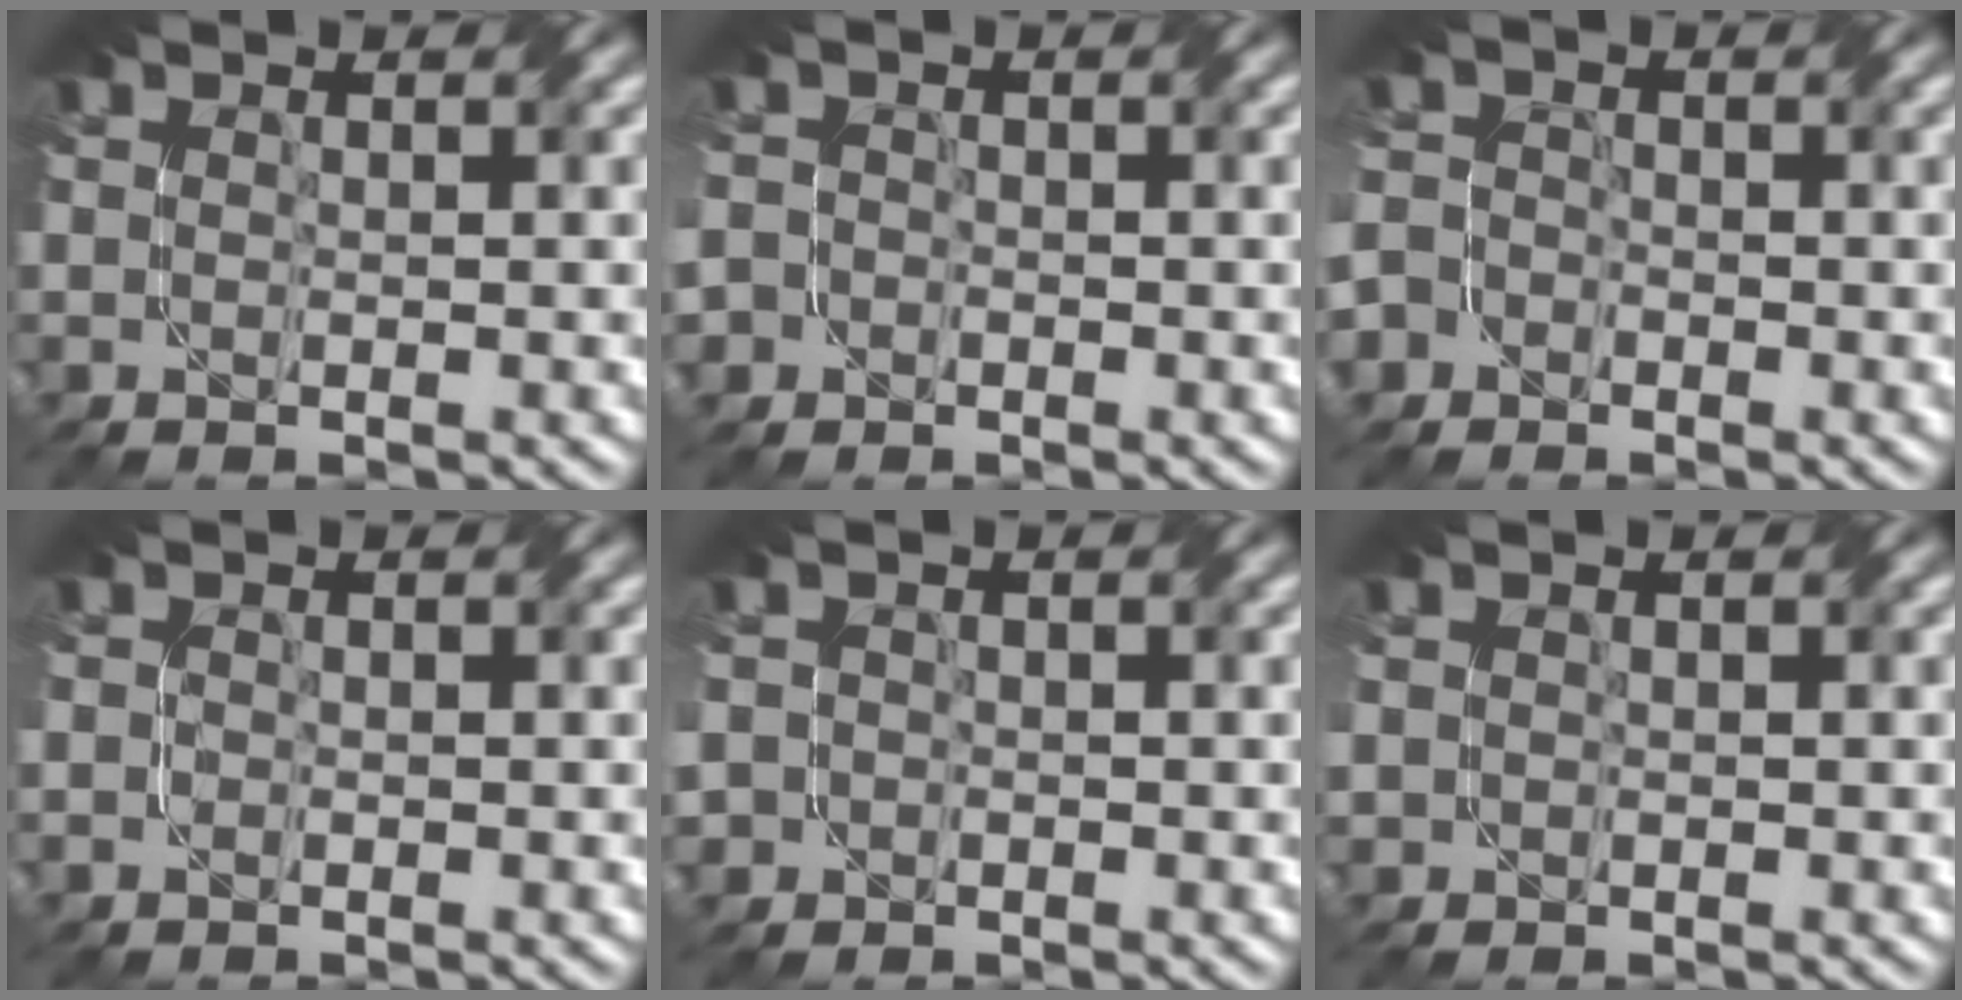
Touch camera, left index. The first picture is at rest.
{"total": 2.7, "force": [-1.0, 2.5, 0.2], "torque": [0.003, 0.012, -0.028]}
{"total": 3.2, "force": [-2.0, 2.5, 0.3], "torque": [0.003, 0.005, -0.042]}
{"total": 0.7, "force": [-0.2, 0.6, 0.1], "torque": [-0.001, -0.004, -0.008]}
{"total": 2.0, "force": [-0.3, 1.9, 0.0], "torque": [0.001, 0.006, -0.003]}
{"total": 0.9, "force": [0.4, 0.8, 0.0], "torque": [0.002, -0.002, 0.008]}